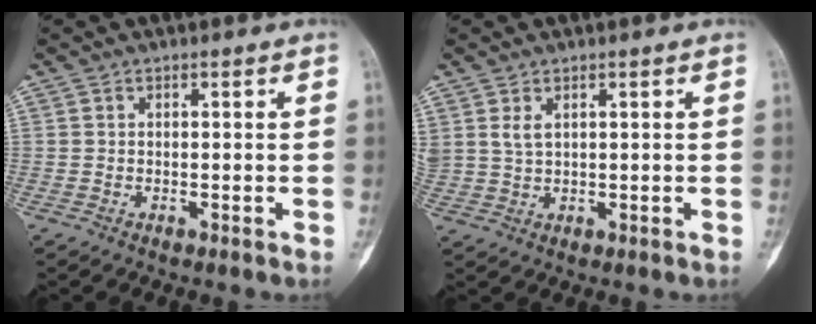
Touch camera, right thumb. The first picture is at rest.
{"total": 2.8, "force": [1.4, 1.4, 1.9], "torque": [-0.043, -0.003, 0.037]}